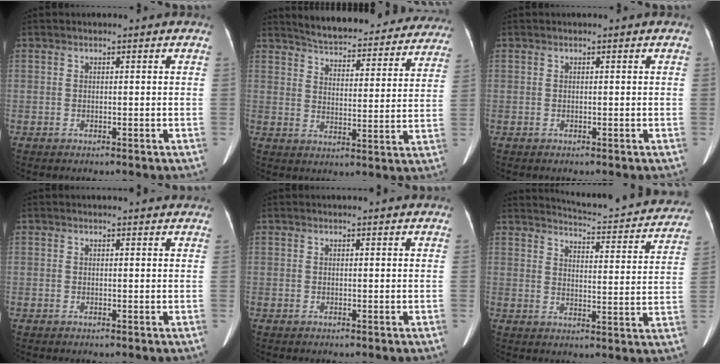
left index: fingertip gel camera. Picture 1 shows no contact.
{"total": 25.4, "force": [23.5, 5.7, 7.9], "torque": [-0.111, -0.034, 0.287]}
{"total": 0.0}
{"total": 3.8, "force": [3.7, 0.4, 0.8], "torque": [-0.014, 0.009, 0.034]}
{"total": 2.5, "force": [2.5, 0.1, 0.6], "torque": [-0.010, 0.009, 0.024]}
{"total": 21.3, "force": [20.2, 2.4, 6.3], "torque": [-0.078, -0.059, 0.235]}